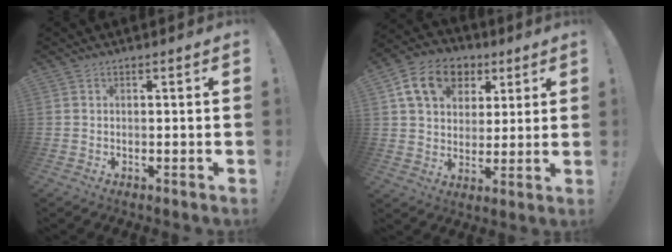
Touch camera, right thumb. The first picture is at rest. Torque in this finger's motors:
{"motor_torque": [-0.21, 0.86, 0.27, -0.01, 0.24]}